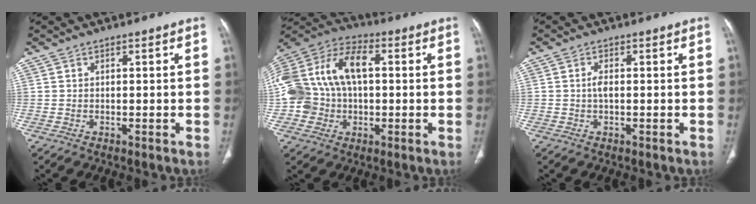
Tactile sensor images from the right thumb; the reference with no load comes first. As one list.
[{"total": 21.5, "force": [1.7, 15.2, 15.1], "torque": [-0.317, 0.044, 0.034]}, {"total": 1.6, "force": [0.0, 0.7, 1.4], "torque": [-0.030, 0.001, -0.001]}]